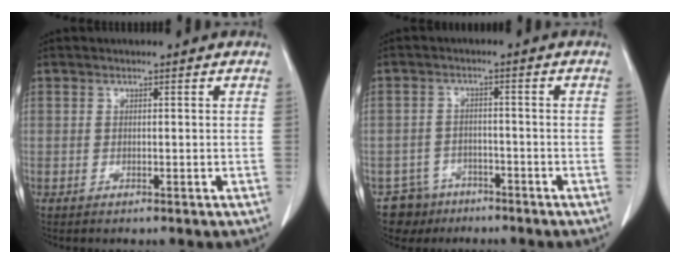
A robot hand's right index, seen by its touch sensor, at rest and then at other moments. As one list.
[{"total": 5.0, "force": [-3.5, 3.6, -0.5], "torque": [0.013, 0.009, -0.054]}]